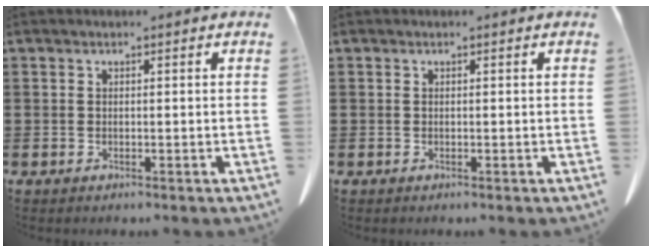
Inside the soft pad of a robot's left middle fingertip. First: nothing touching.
{"total": 0.0}